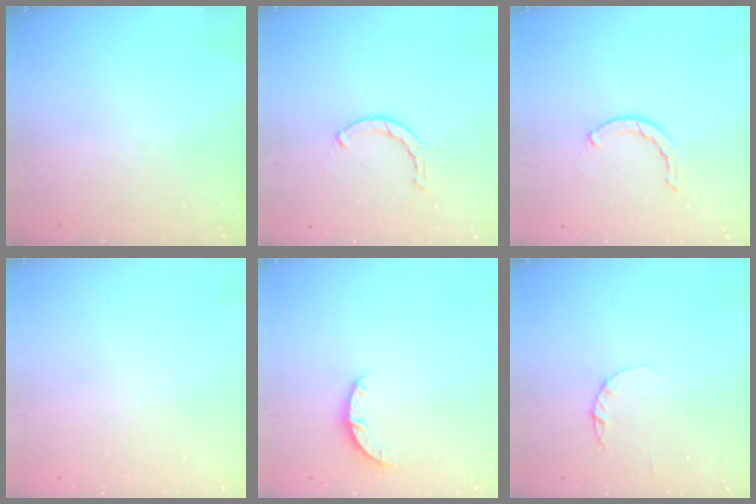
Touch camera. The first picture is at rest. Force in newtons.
{"total": 2.1, "press": 2.1, "slide": 0.2}
{"total": 2.1, "press": 2.1, "slide": 0.2}
{"total": 2.6, "press": 2.6, "slide": 0.2}
{"total": 3.5, "press": 3.5, "slide": 0.4}
{"total": 2.2, "press": 2.2, "slide": 0.4}